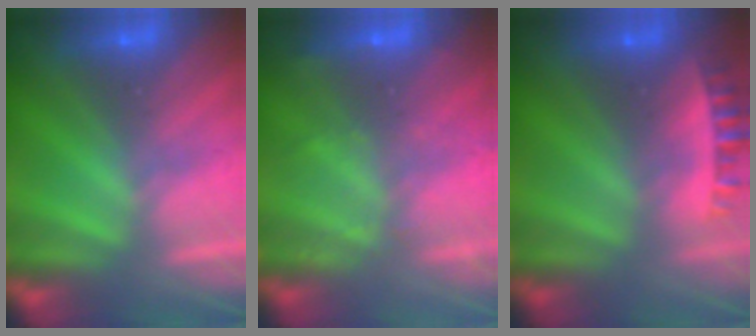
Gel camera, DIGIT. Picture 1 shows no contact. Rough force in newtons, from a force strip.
{"total": 2.3}
{"total": 2.4}